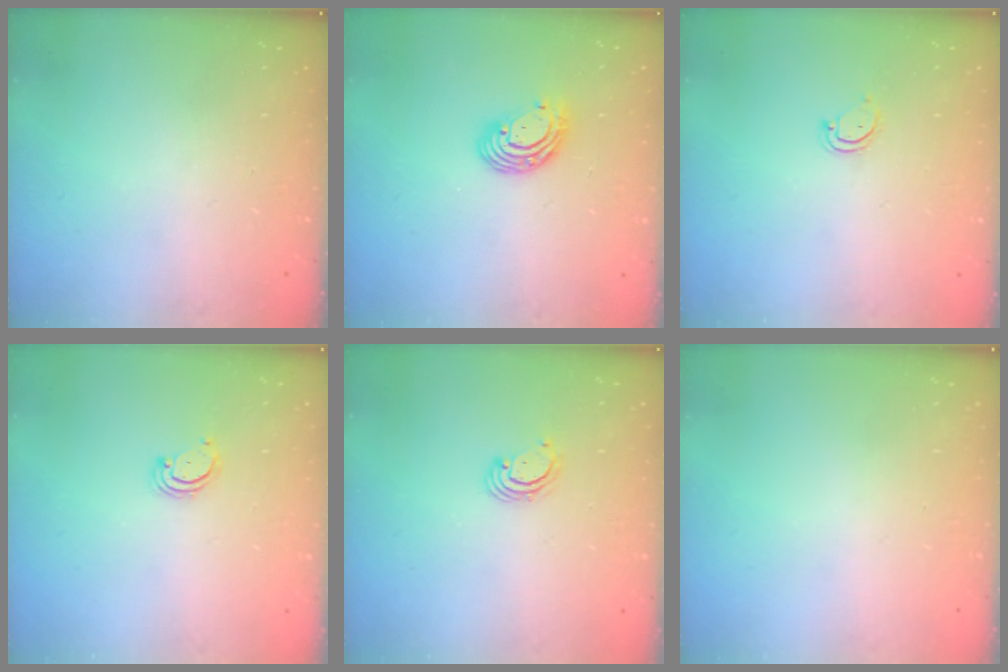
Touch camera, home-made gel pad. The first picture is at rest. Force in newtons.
{"total": 8.2, "press": 8.1, "slide": 1.3}
{"total": 3.5, "press": 3.5, "slide": 0.4}
{"total": 2.5, "press": 2.5, "slide": 0.3}
{"total": 2.6, "press": 2.6, "slide": 0.3}
{"total": 0.0}